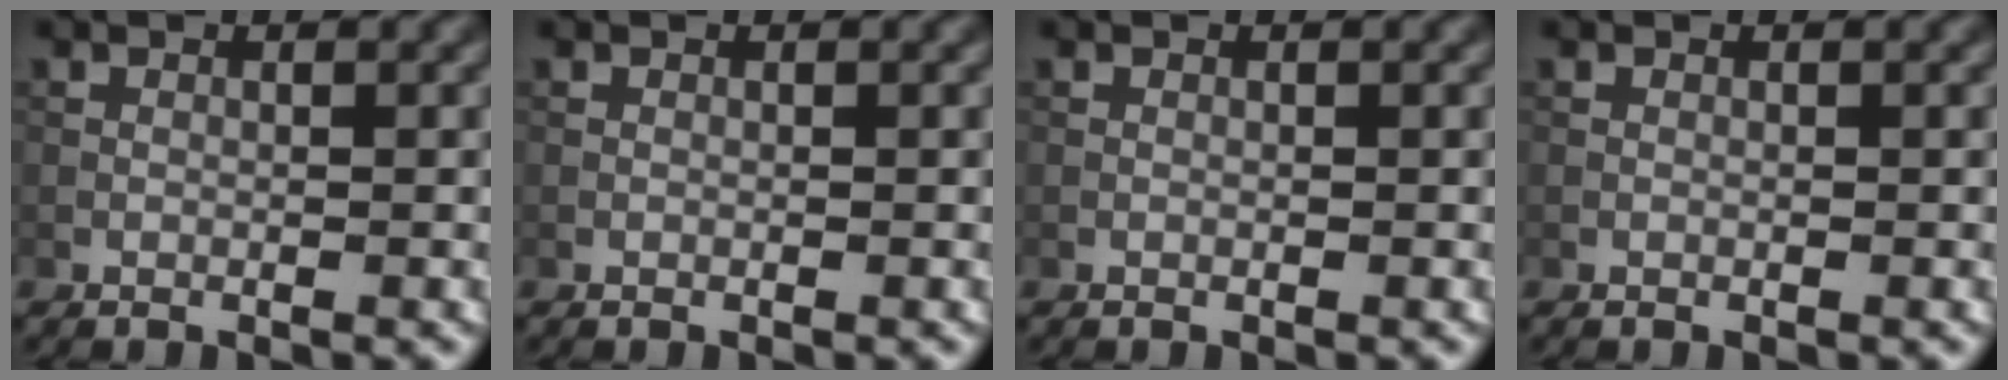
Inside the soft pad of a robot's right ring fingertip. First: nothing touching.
{"total": 0.0}
{"total": 0.0}
{"total": 0.0}